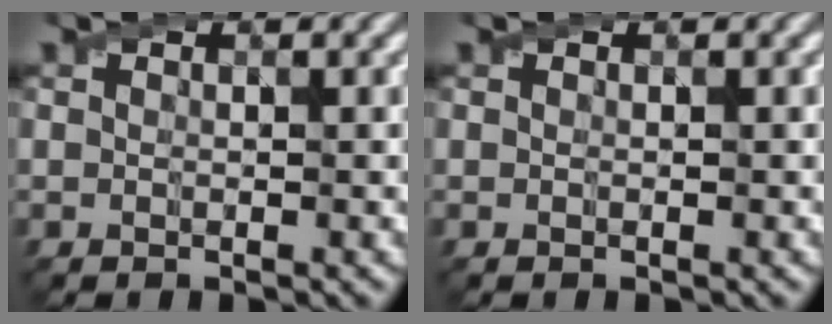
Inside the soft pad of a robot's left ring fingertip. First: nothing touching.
{"total": 0.0}